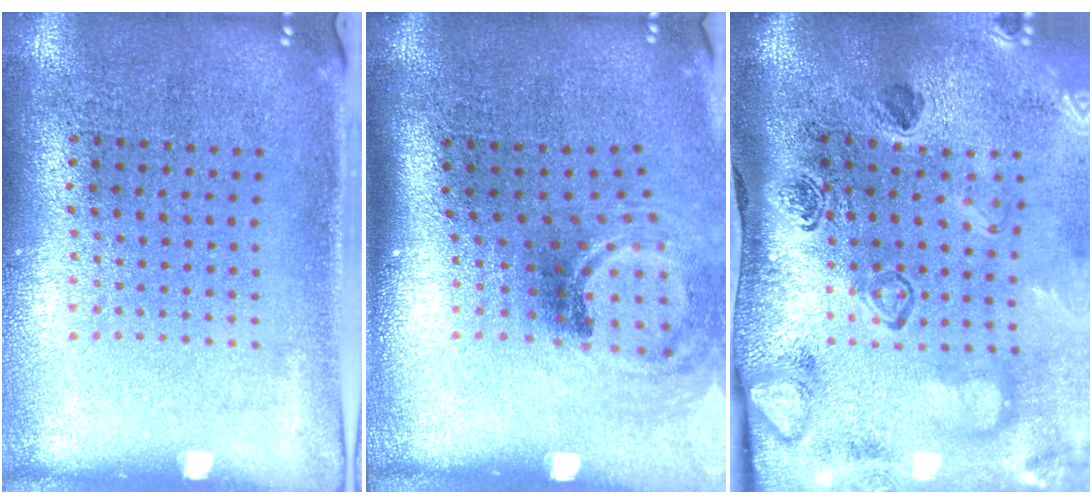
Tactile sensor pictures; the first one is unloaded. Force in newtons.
{"total": 2.0, "press": 1.3, "slide": 1.5}
{"total": 3.6, "press": 2.7, "slide": 2.4}